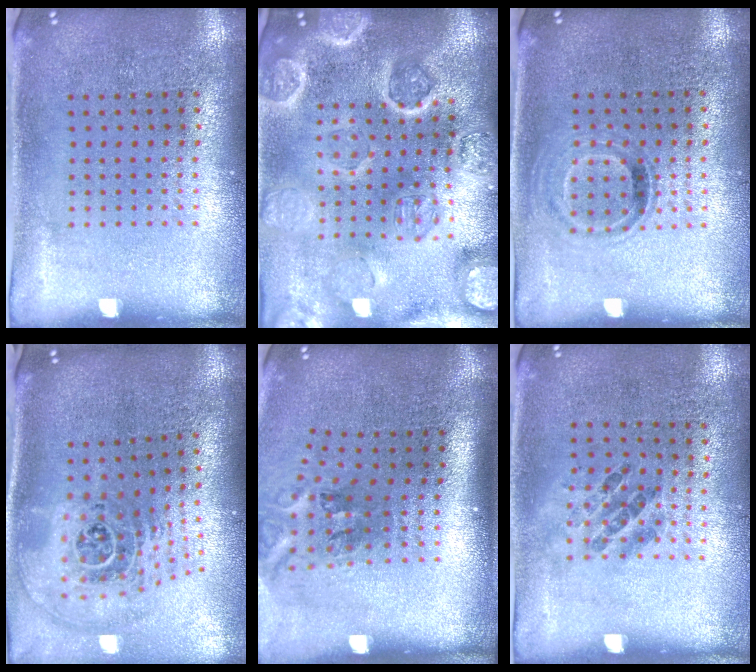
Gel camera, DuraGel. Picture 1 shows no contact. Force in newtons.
{"total": 4.6, "press": 4.1, "slide": 2.0}
{"total": 0.8, "press": 0.7, "slide": 0.4}
{"total": 2.8, "press": 1.9, "slide": 2.1}
{"total": 2.2, "press": 1.3, "slide": 1.7}
{"total": 1.1, "press": 0.6, "slide": 0.9}